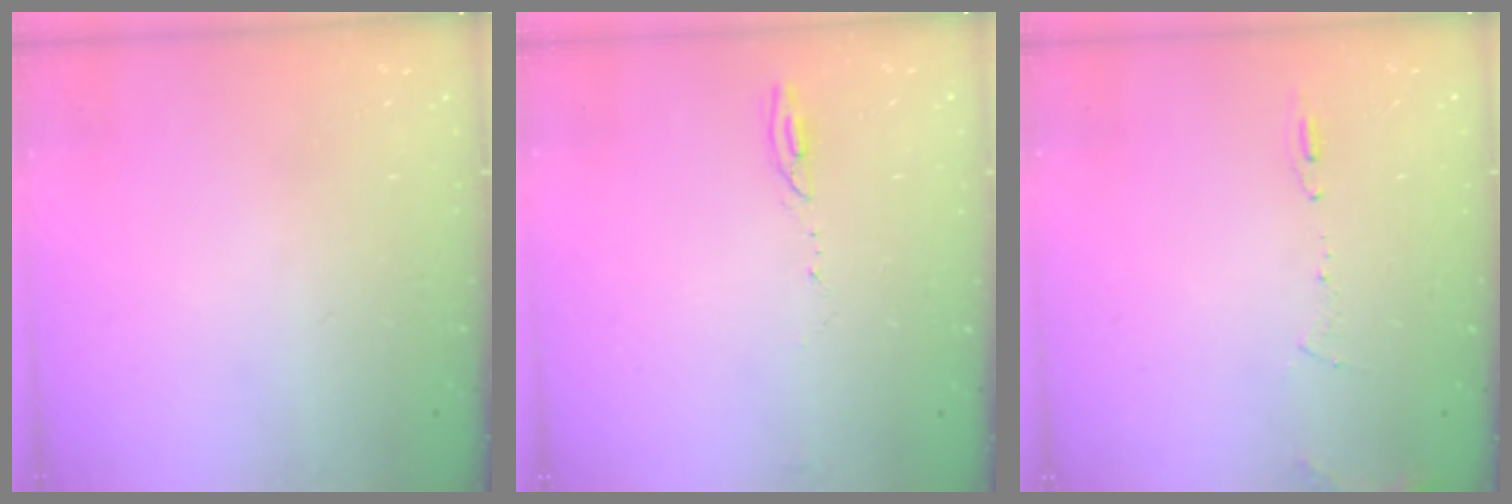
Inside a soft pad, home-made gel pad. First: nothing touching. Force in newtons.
{"total": 3.8, "press": 3.8, "slide": 0.4}
{"total": 8.2, "press": 7.9, "slide": 2.3}